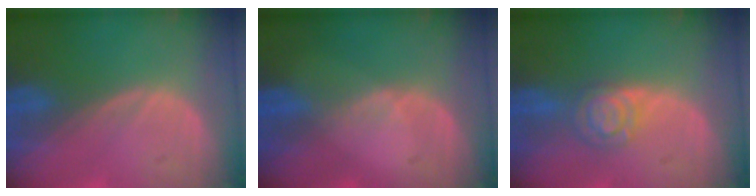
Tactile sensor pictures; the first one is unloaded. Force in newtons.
{"total": 0.8, "press": 0.8, "slide": 0.1}
{"total": 4.4, "press": 4.4, "slide": 0.0}